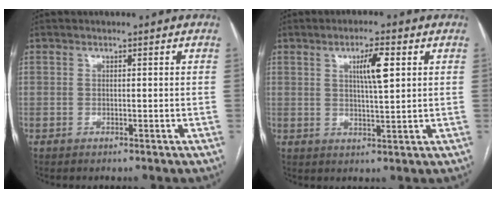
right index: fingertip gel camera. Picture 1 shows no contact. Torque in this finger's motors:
{"motor_torque": [0.48, 0.27, 0.31, 0.05]}